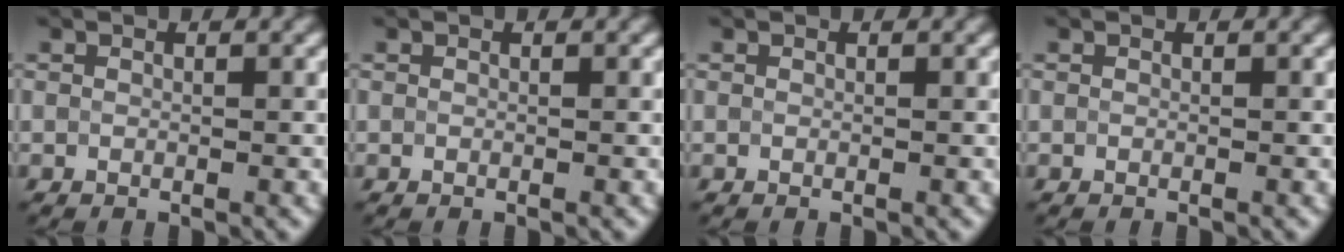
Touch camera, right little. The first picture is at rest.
{"total": 0.0}
{"total": 0.0}
{"total": 0.0}